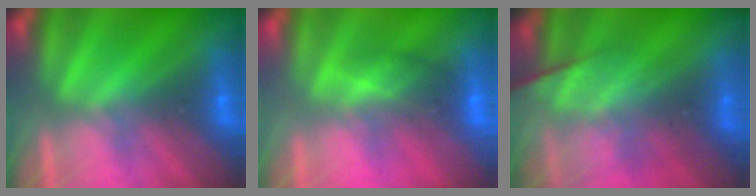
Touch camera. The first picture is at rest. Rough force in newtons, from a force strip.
{"total": 2.8}
{"total": 11.8}